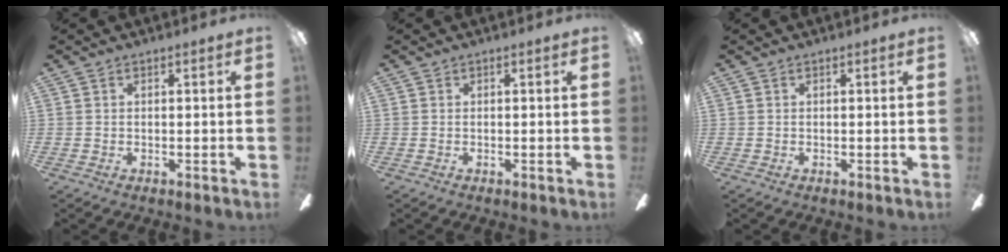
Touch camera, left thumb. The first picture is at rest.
{"total": 0.0}
{"total": 0.0}